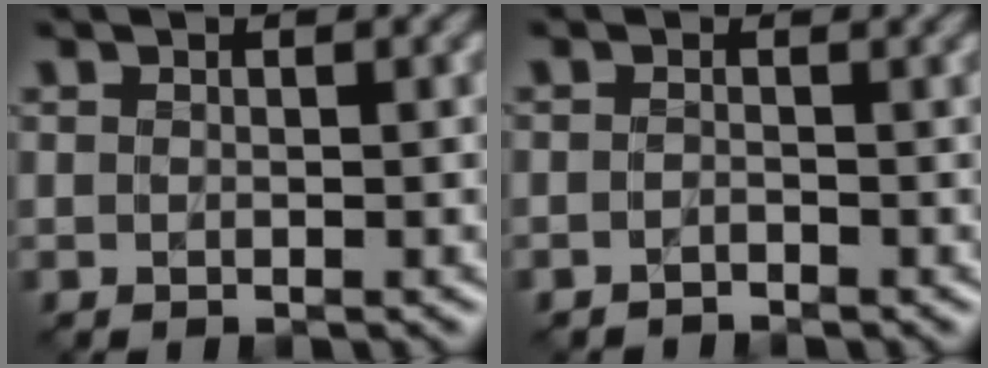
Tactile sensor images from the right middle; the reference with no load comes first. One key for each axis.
{"total": 1.0, "fx": -1.0, "fy": 0.0, "fz": -0.1, "tx": -0.001, "ty": -0.003, "tz": -0.020}